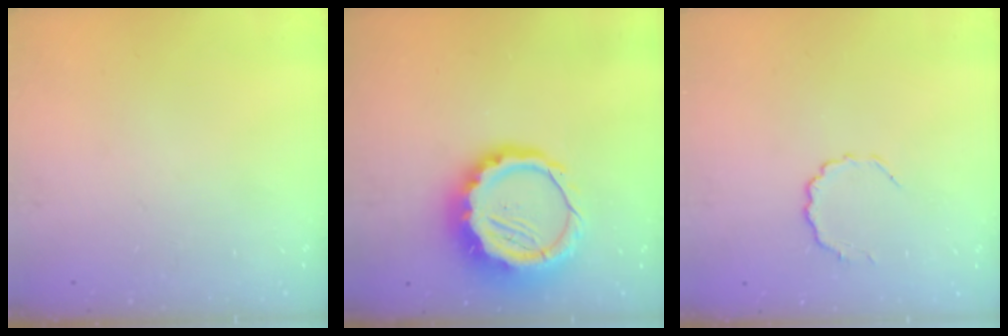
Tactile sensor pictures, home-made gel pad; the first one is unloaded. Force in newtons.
{"total": 13.2, "press": 12.8, "slide": 3.3}
{"total": 5.3, "press": 5.2, "slide": 1.1}